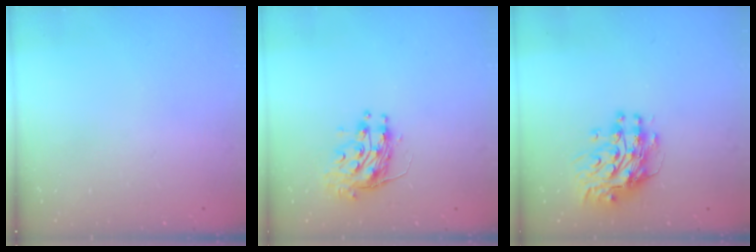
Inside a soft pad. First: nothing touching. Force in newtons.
{"total": 10.9, "press": 10.8, "slide": 0.8}
{"total": 10.7, "press": 10.7, "slide": 0.9}